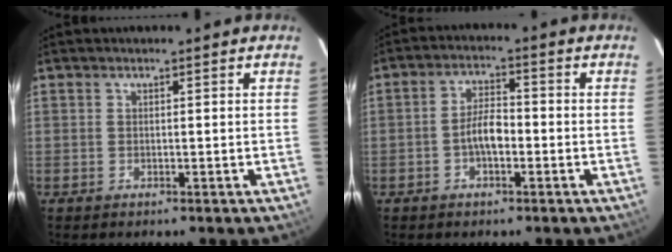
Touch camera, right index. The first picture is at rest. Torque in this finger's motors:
{"motor_torque": [0.36, -0.21, 0.27, 0.09]}